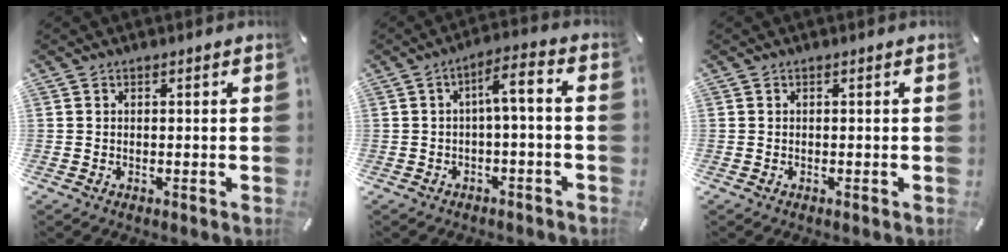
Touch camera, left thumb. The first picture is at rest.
{"total": 6.2, "force": [-1.1, 1.8, 5.8], "torque": [-0.106, 0.016, -0.021]}
{"total": 0.0}